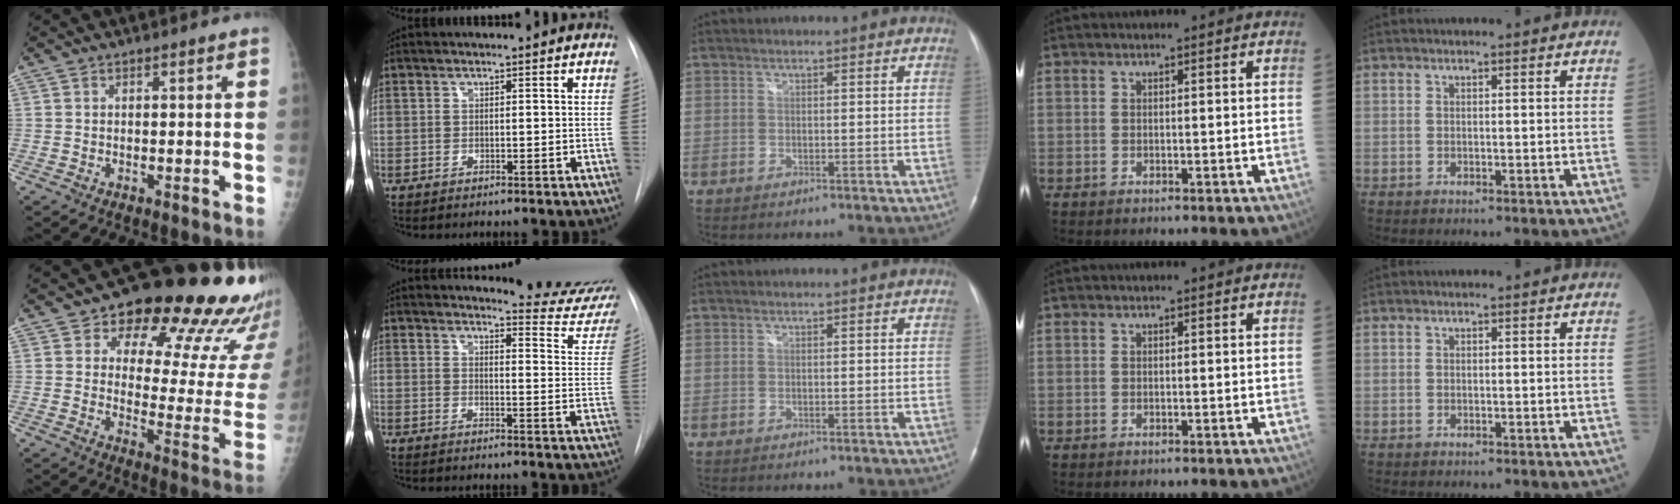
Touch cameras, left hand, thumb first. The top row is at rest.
{"thumb": {"total": 24.2, "force": [15.8, 10.8, 14.8], "torque": [-0.143, -0.070, 0.195]}, "index": {"total": 12.7, "force": [12.6, -0.4, 1.3], "torque": [-0.001, -0.125, 0.118]}}